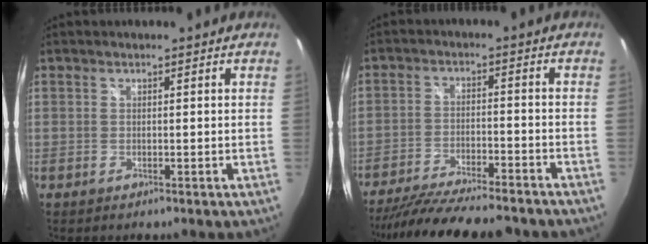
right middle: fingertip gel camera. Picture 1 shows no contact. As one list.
[{"total": 18.6, "force": [-16.1, 2.8, 8.7], "torque": [-0.172, -0.031, -0.248]}]